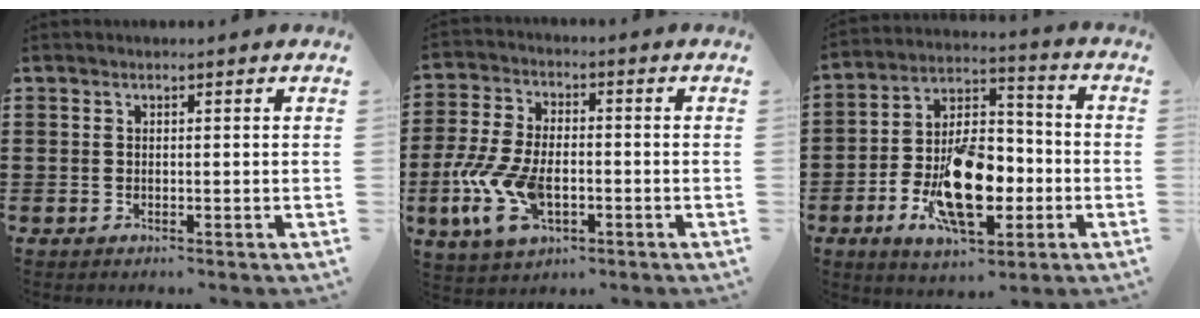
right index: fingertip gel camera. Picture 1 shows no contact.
{"total": 10.6, "force": [-3.1, 5.7, 8.5], "torque": [-0.216, -0.012, -0.060]}
{"total": 14.6, "force": [-4.7, 7.2, 11.8], "torque": [-0.214, -0.001, -0.081]}